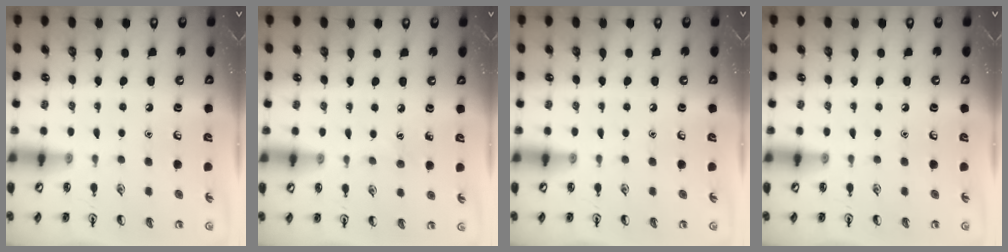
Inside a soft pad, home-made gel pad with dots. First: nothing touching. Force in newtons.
{"total": 3.9, "press": 3.7, "slide": 1.2}
{"total": 0.0}
{"total": 0.0}